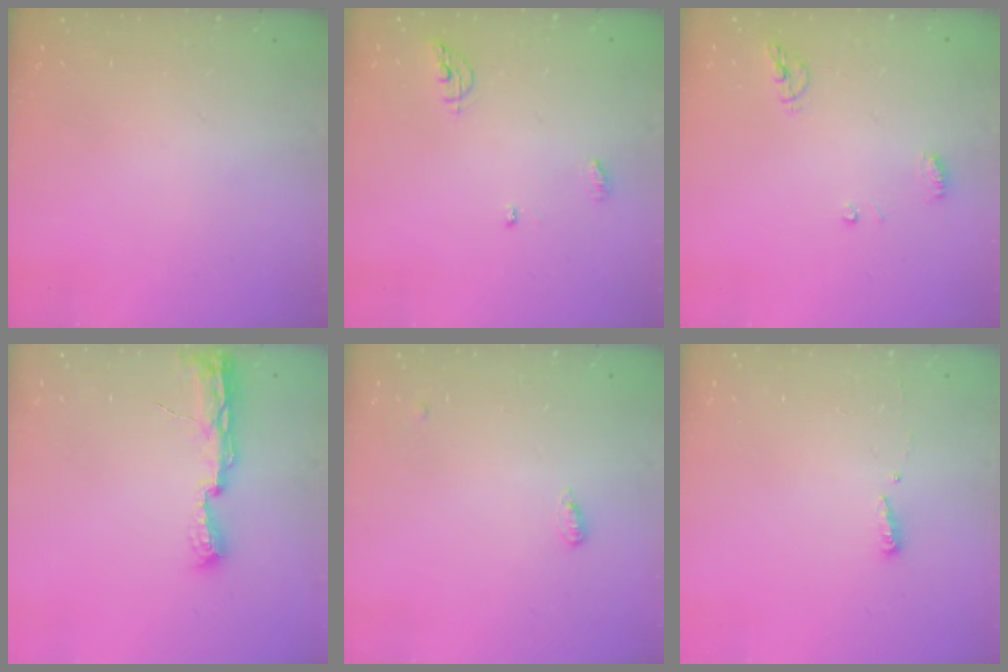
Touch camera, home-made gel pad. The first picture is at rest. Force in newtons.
{"total": 6.0, "press": 6.0, "slide": 0.4}
{"total": 6.3, "press": 6.3, "slide": 0.7}
{"total": 8.5, "press": 8.5, "slide": 1.2}
{"total": 4.0, "press": 3.9, "slide": 0.7}
{"total": 3.6, "press": 3.5, "slide": 0.8}